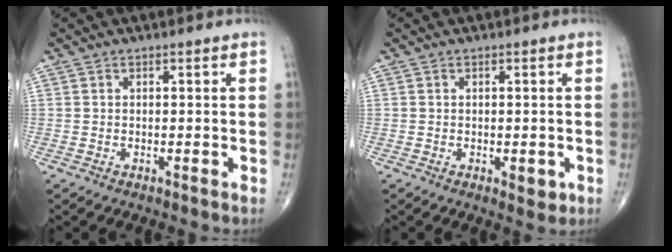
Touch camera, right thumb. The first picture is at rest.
{"total": 2.4, "force": [-0.6, 1.2, 1.9], "torque": [-0.014, -0.003, -0.004]}